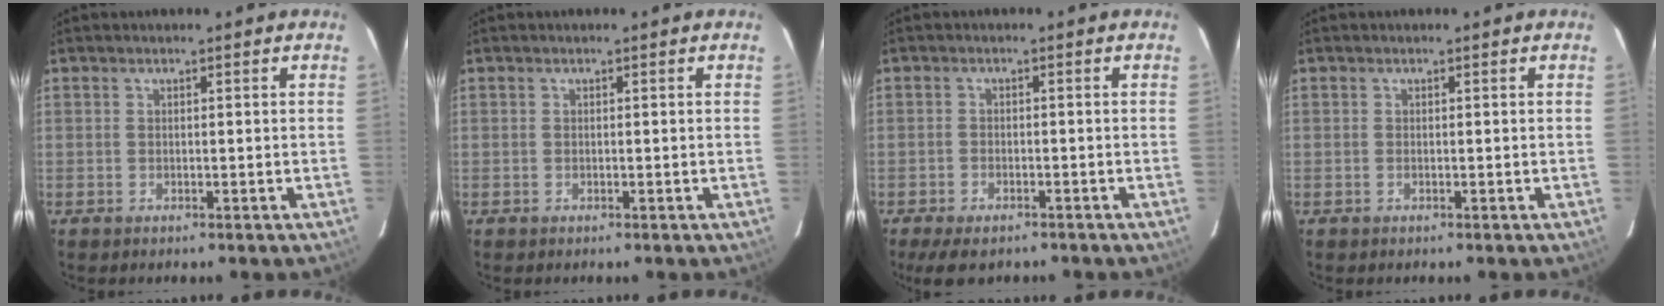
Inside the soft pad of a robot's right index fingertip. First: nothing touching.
{"total": 0.0}
{"total": 6.3, "force": [-4.8, 2.6, 3.2], "torque": [-0.079, -0.017, -0.077]}
{"total": 0.0}